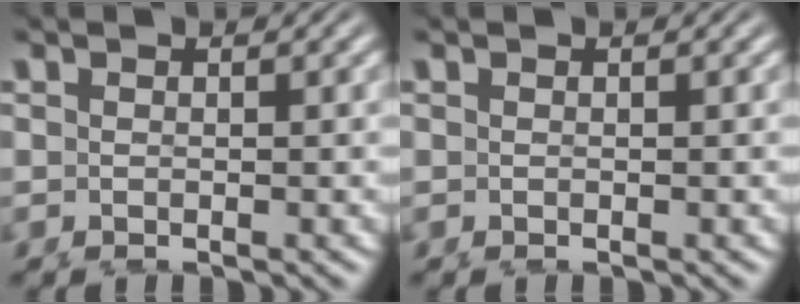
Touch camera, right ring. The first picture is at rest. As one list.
[{"total": 0.0}]